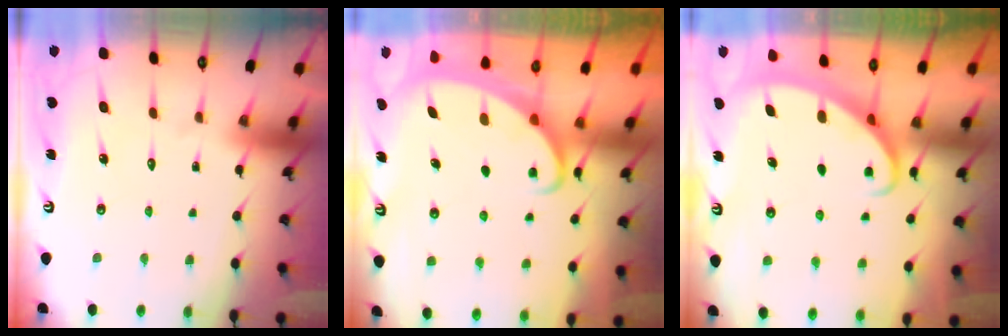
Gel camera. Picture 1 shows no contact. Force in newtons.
{"total": 2.3, "press": 2.3, "slide": 0.3}
{"total": 2.5, "press": 2.5, "slide": 0.4}